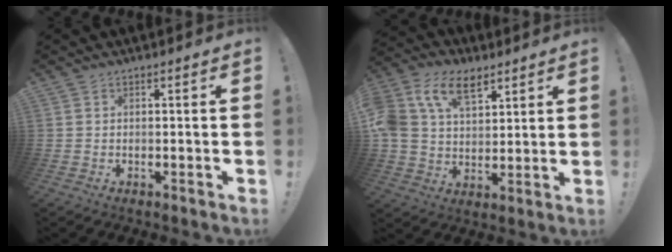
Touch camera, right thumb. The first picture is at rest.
{"total": 15.7, "force": [8.1, 10.2, 8.9], "torque": [-0.173, -0.034, 0.154]}